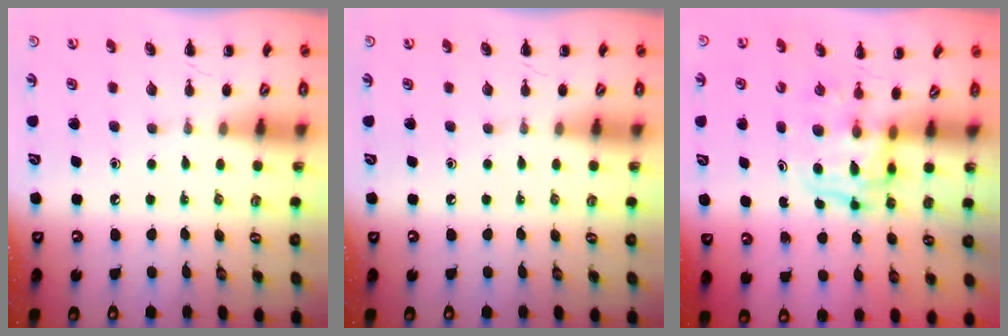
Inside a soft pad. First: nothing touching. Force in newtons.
{"total": 0.0}
{"total": 3.4, "press": 3.4, "slide": 0.6}